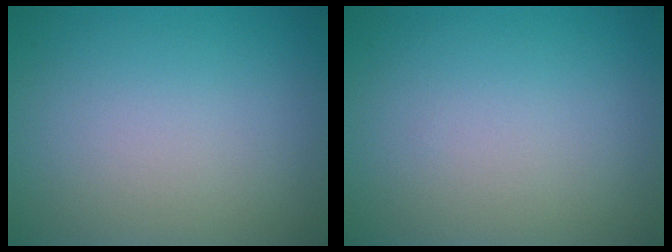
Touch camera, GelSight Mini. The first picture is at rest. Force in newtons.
{"total": 0.0}